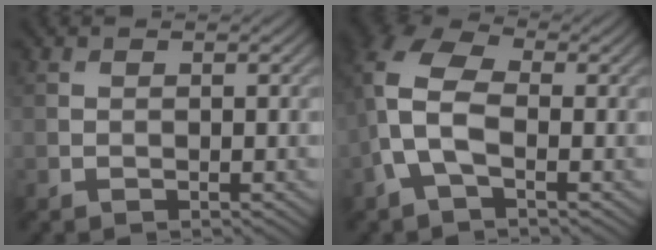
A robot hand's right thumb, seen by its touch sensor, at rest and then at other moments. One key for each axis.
{"total": 8.2, "fx": -0.9, "fy": 4.4, "fz": 6.8, "tx": -0.171, "ty": 0.016, "tz": -0.034}